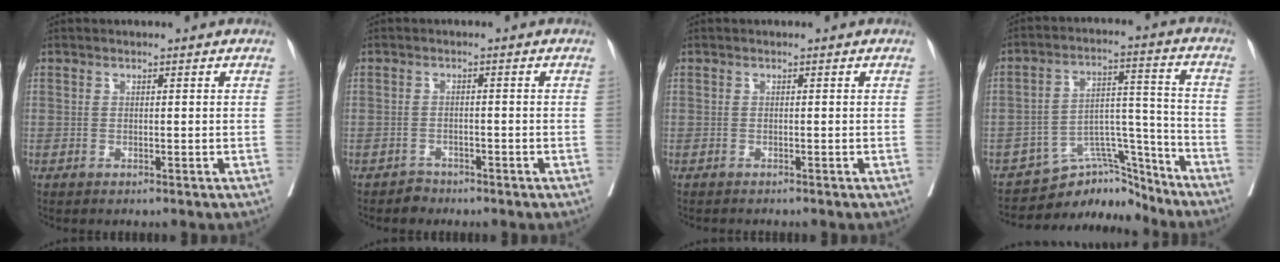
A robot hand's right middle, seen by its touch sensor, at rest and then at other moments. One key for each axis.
{"total": 1.5, "fx": -1.1, "fy": 0.9, "fz": -0.5, "tx": 0.008, "ty": 0.006, "tz": -0.020}
{"total": 1.2, "fx": -1.2, "fy": 0.1, "fz": 0.4, "tx": -0.008, "ty": -0.002, "tz": -0.016}
{"total": 9.9, "fx": -9.4, "fy": 3.2, "fz": 0.9, "tx": -0.001, "ty": 0.060, "tz": -0.154}